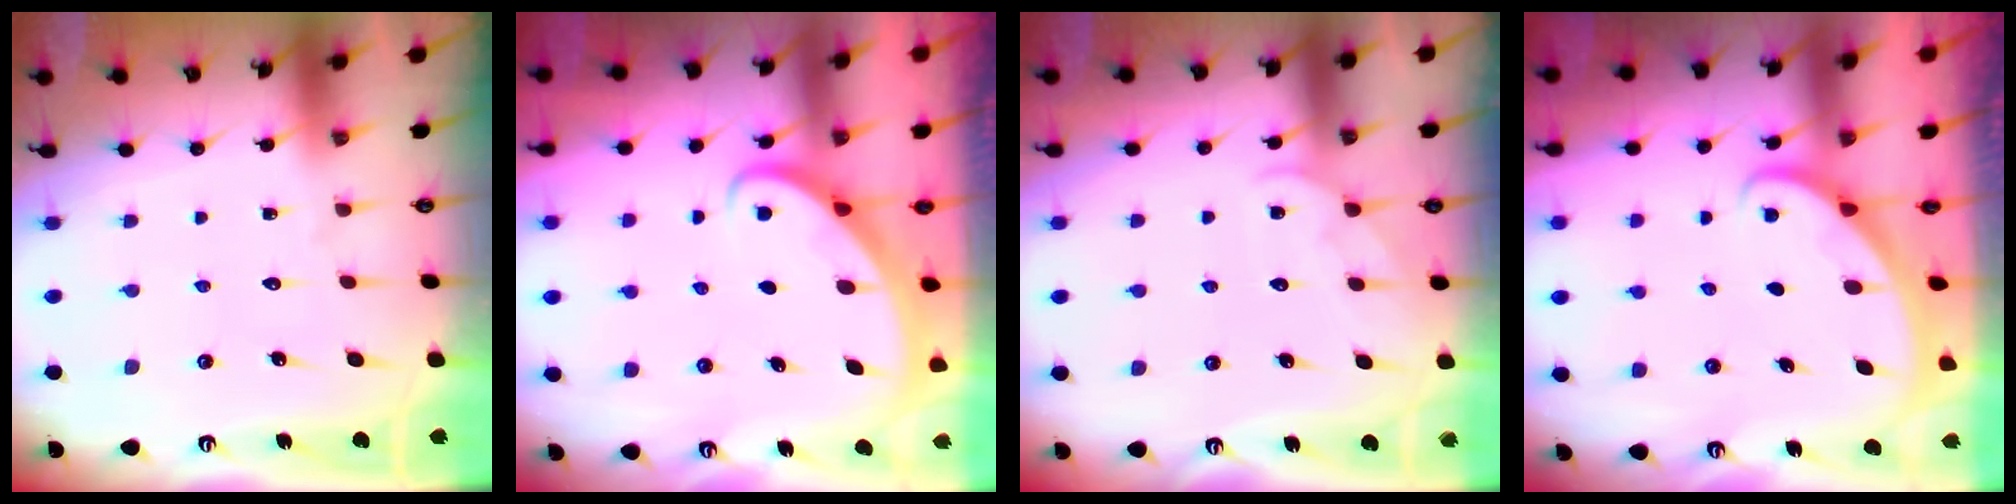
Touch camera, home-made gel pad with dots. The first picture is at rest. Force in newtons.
{"total": 2.7, "press": 2.7, "slide": 0.2}
{"total": 3.5, "press": 3.5, "slide": 0.3}
{"total": 1.5, "press": 1.5, "slide": 0.1}